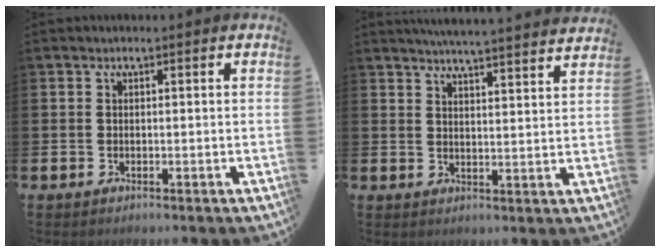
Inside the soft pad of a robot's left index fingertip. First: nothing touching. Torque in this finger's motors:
{"motor_torque": [0.66, -1.01, 0.29, 0.09]}